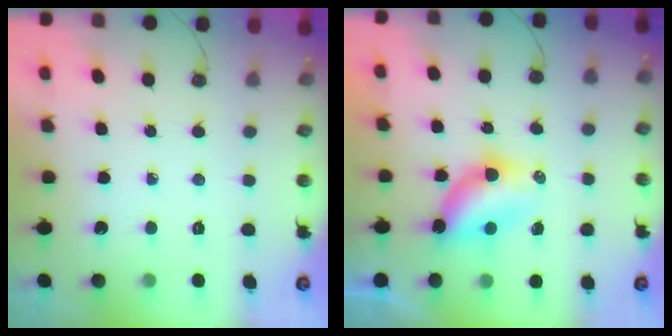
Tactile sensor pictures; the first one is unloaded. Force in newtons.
{"total": 8.0, "press": 7.0, "slide": 3.9}